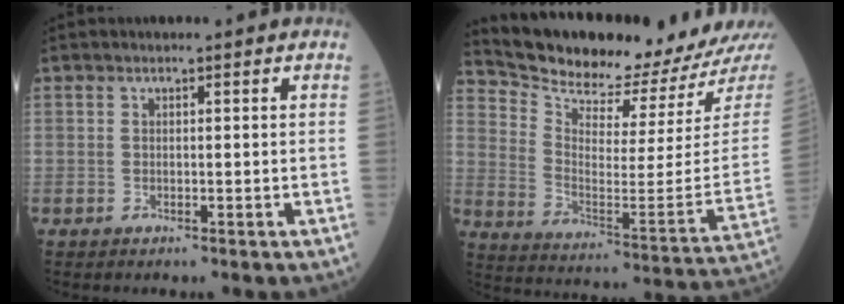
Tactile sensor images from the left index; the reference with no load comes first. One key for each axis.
{"total": 19.0, "fx": 18.3, "fy": 0.4, "fz": 5.2, "tx": -0.111, "ty": -0.098, "tz": 0.270}